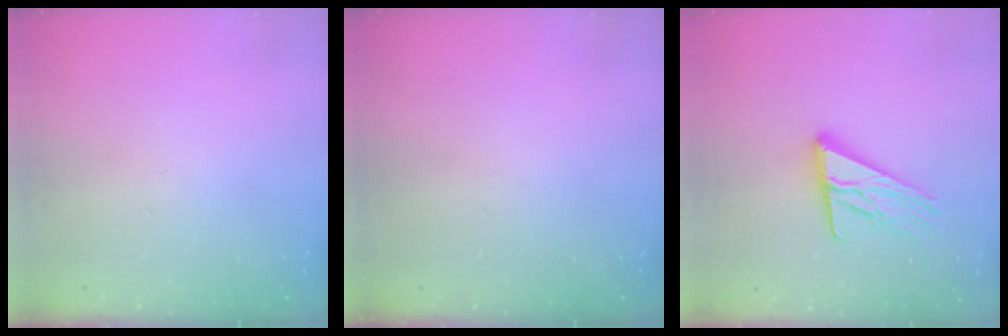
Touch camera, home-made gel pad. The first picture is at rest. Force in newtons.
{"total": 0.0}
{"total": 13.9, "press": 13.9, "slide": 1.1}